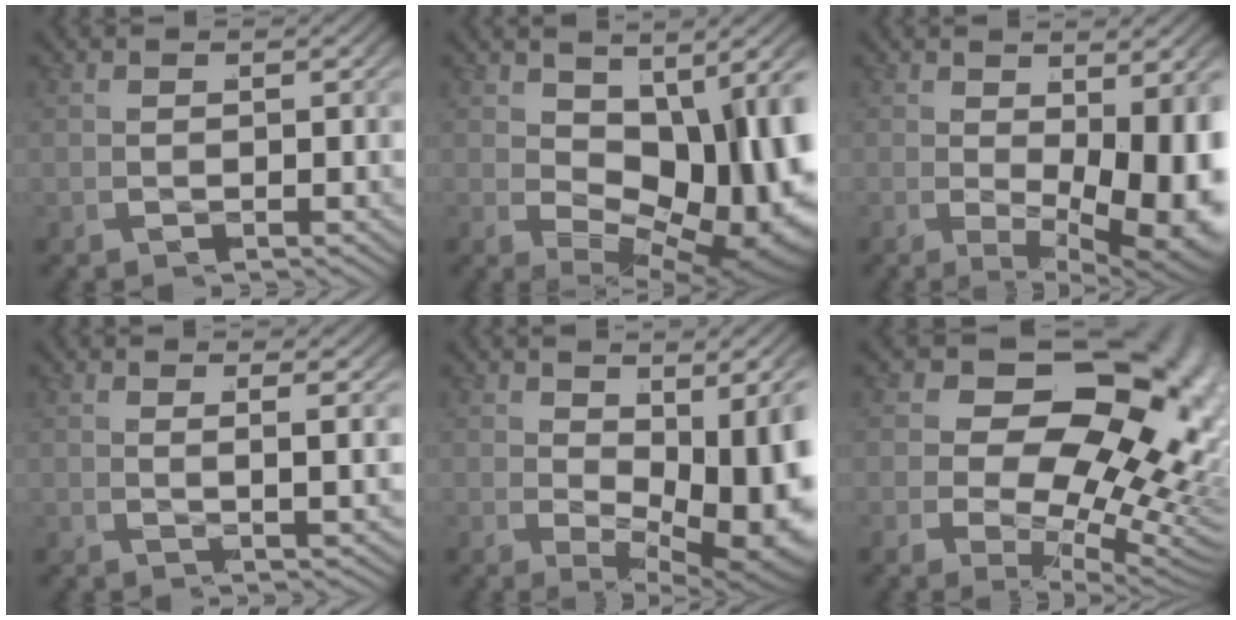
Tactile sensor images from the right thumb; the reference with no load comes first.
{"total": 12.0, "force": [-0.5, 6.6, 10.0], "torque": [-0.161, -0.036, 0.026]}
{"total": 10.0, "force": [-1.0, 4.6, 8.8], "torque": [-0.127, -0.032, 0.012]}
{"total": 2.2, "force": [1.6, -0.6, 1.3], "torque": [-0.024, 0.009, 0.027]}
{"total": 8.8, "force": [-0.1, 4.1, 7.8], "torque": [-0.109, -0.024, 0.028]}
{"total": 17.6, "force": [1.8, 11.4, 13.3], "torque": [-0.198, -0.033, 0.033]}